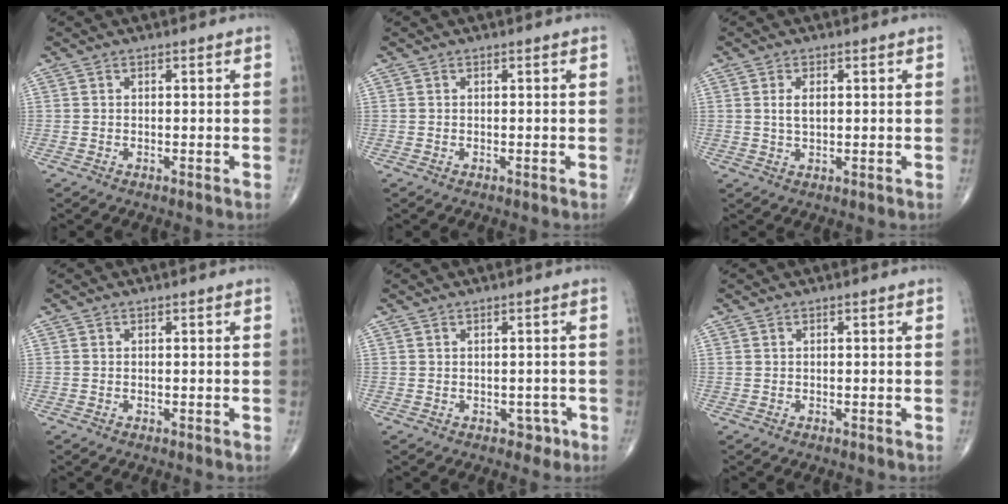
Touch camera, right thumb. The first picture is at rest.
{"total": 0.0}
{"total": 3.2, "force": [0.7, 1.7, 2.6], "torque": [-0.048, -0.002, 0.016]}
{"total": 0.0}
{"total": 2.0, "force": [-0.5, 1.7, 1.0], "torque": [0.001, 0.003, -0.004]}
{"total": 0.0}